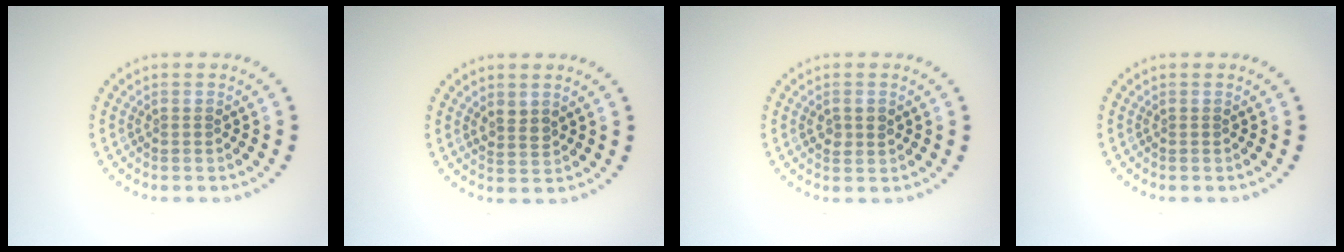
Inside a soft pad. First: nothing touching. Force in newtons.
{"total": 1.4, "press": 1.1, "slide": 0.8}
{"total": 1.5, "press": 1.5, "slide": 0.1}
{"total": 0.0}